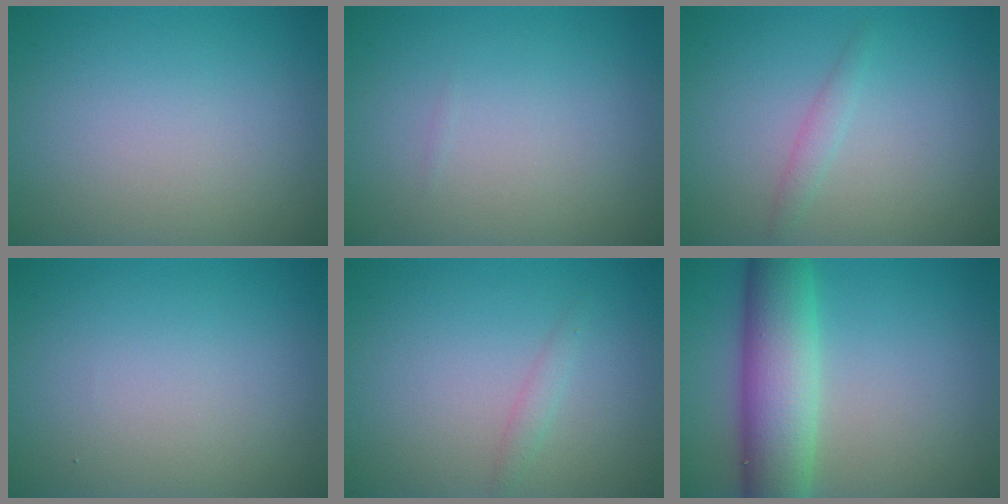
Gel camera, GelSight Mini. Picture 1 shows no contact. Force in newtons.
{"total": 0.0}
{"total": 1.1, "press": 1.1, "slide": 0.0}
{"total": 0.0}
{"total": 1.0, "press": 1.0, "slide": 0.0}
{"total": 7.9, "press": 7.9, "slide": 0.2}